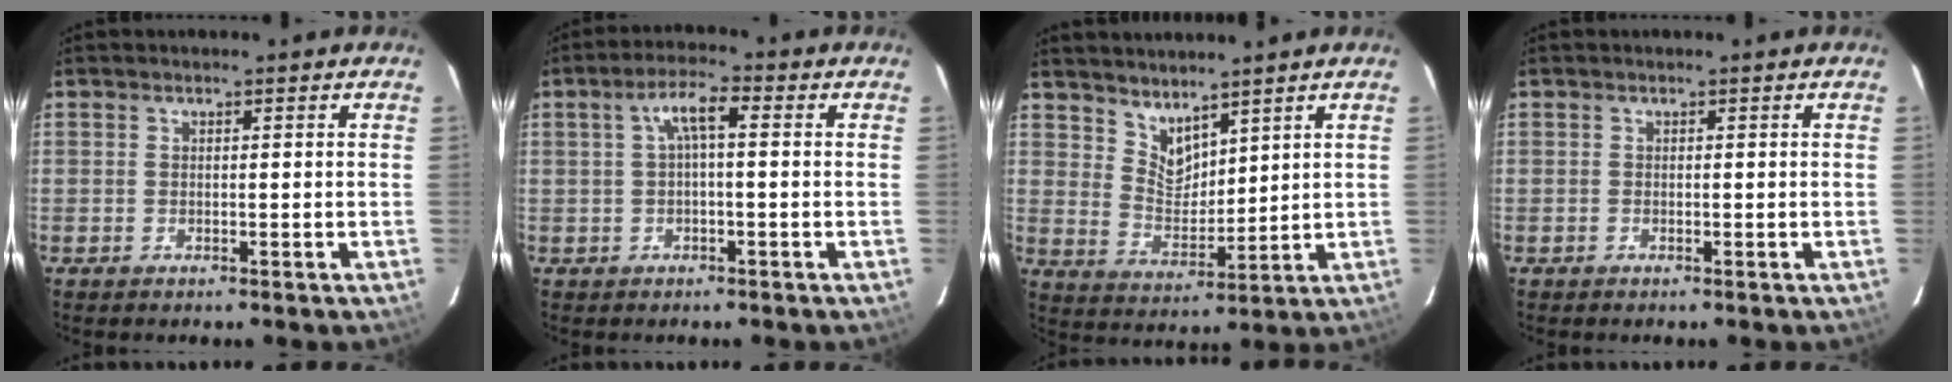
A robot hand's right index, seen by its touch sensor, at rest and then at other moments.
{"total": 4.6, "force": [0.5, 1.2, 4.4], "torque": [-0.083, 0.015, 0.012]}
{"total": 7.8, "force": [6.6, 3.5, 2.4], "torque": [-0.038, -0.001, 0.135]}
{"total": 0.0}